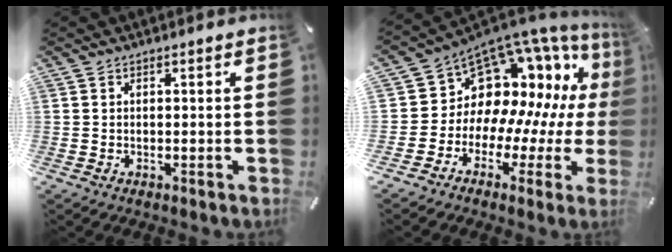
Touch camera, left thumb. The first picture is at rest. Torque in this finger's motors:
{"motor_torque": [0.79, 0.79, 0.63, 0.57, 0.07]}